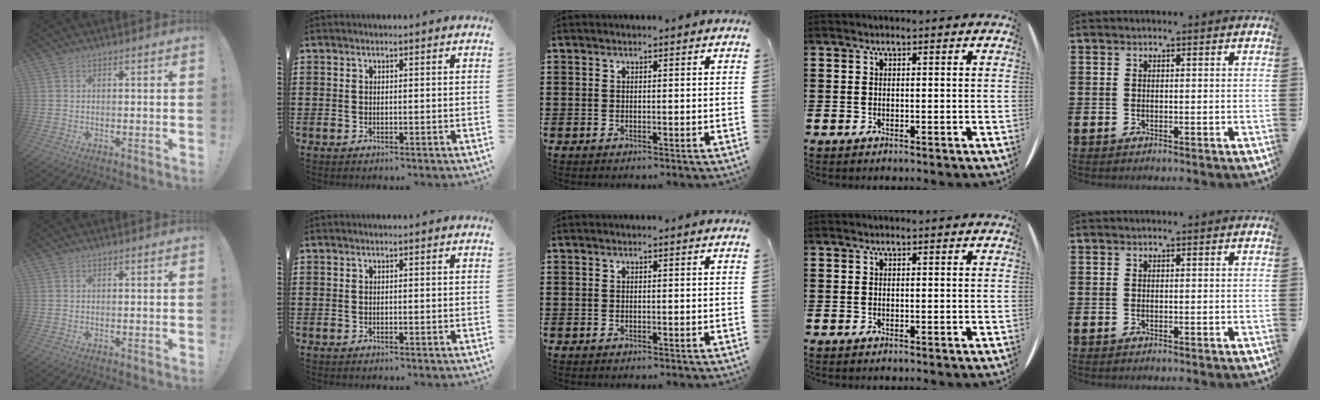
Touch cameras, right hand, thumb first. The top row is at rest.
{}